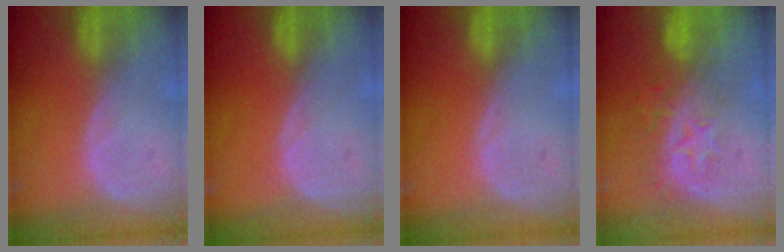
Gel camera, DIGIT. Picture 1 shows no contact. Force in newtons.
{"total": 0.0}
{"total": 0.0}
{"total": 8.2, "press": 7.3, "slide": 3.8}